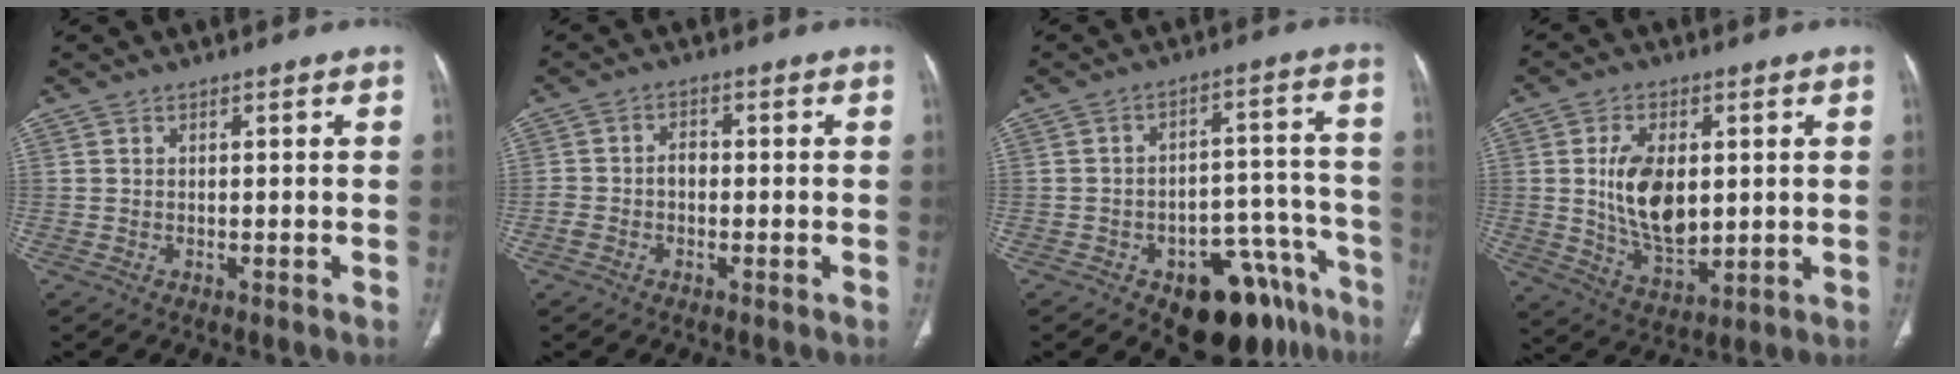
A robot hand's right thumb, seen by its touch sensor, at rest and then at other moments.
{"total": 3.1, "force": [-0.8, 2.2, 2.0], "torque": [-0.036, 0.016, -0.018]}
{"total": 16.8, "force": [-10.2, 8.9, 9.9], "torque": [-0.055, 0.091, -0.135]}
{"total": 12.8, "force": [1.4, 7.4, 10.3], "torque": [-0.169, -0.016, 0.036]}